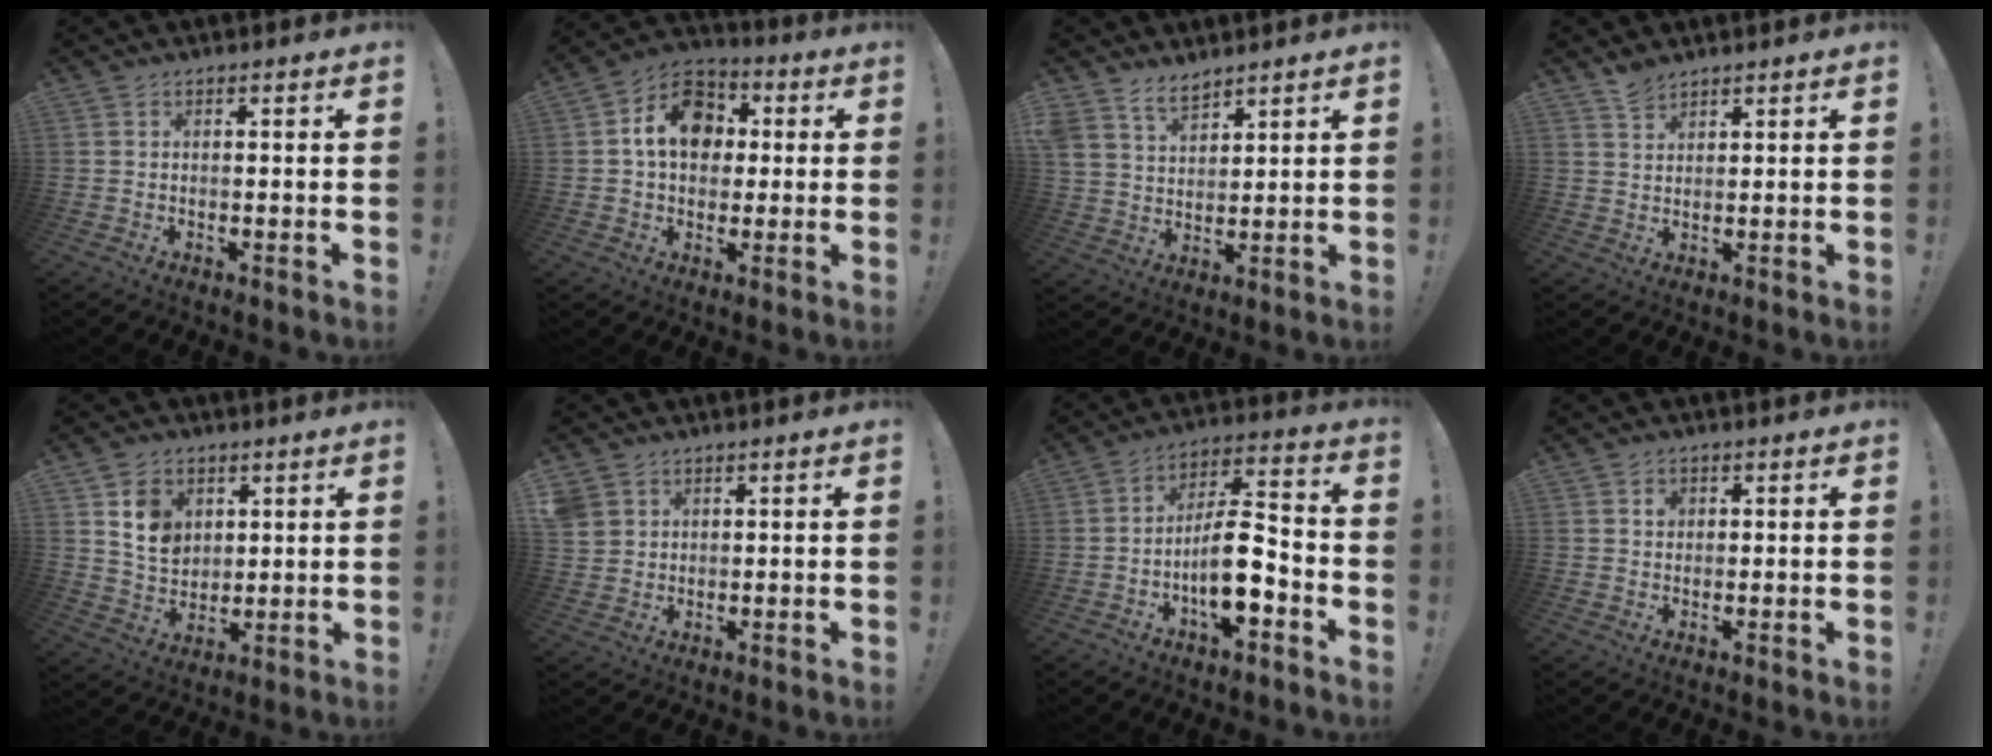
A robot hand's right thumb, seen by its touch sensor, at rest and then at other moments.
{"total": 13.7, "force": [2.4, 10.7, 8.1], "torque": [-0.115, 0.012, 0.051]}
{"total": 7.4, "force": [6.2, 3.6, 1.8], "torque": [-0.049, -0.035, 0.122]}
{"total": 3.5, "force": [3.1, 1.4, 0.9], "torque": [-0.012, -0.018, 0.060]}
{"total": 10.1, "force": [4.6, 7.9, 4.2], "torque": [-0.060, -0.017, 0.092]}
{"total": 4.2, "force": [2.5, 3.3, 0.8], "torque": [-0.013, -0.009, 0.049]}
{"total": 13.9, "force": [-4.7, 5.4, 12.0], "torque": [-0.204, 0.022, -0.080]}
{"total": 1.7, "force": [0.6, 1.5, 0.6], "torque": [0.009, -0.005, 0.005]}